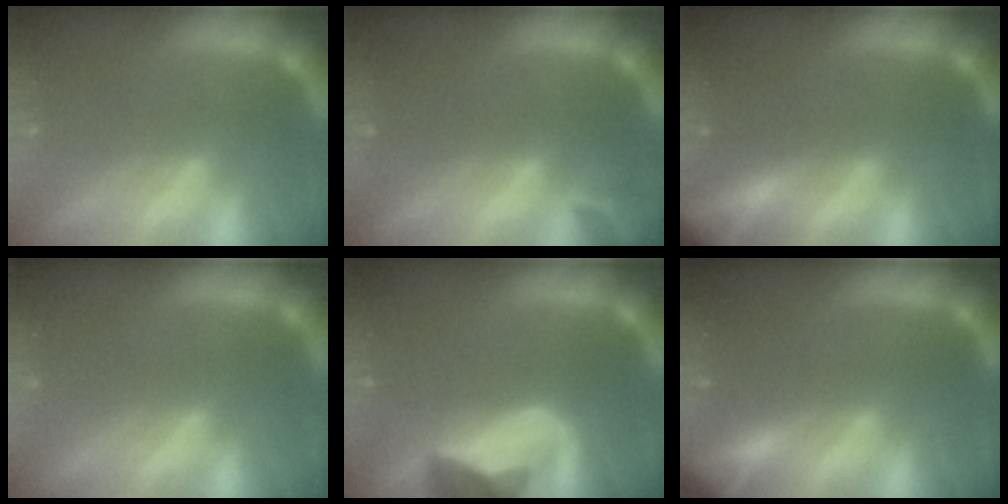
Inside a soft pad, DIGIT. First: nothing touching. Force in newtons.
{"total": 1.9}
{"total": 5.9}
{"total": 0.0}
{"total": 10.0}
{"total": 3.9}